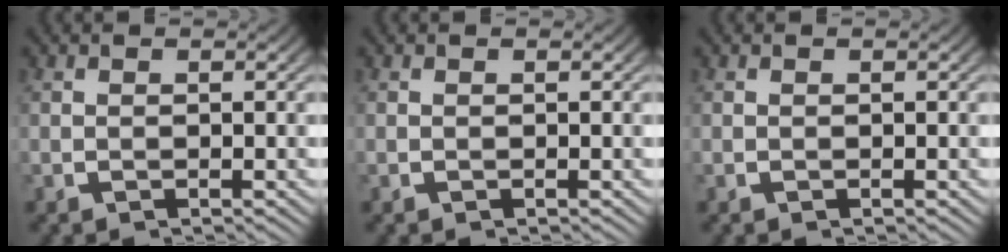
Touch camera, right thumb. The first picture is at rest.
{"total": 0.0}
{"total": 0.0}